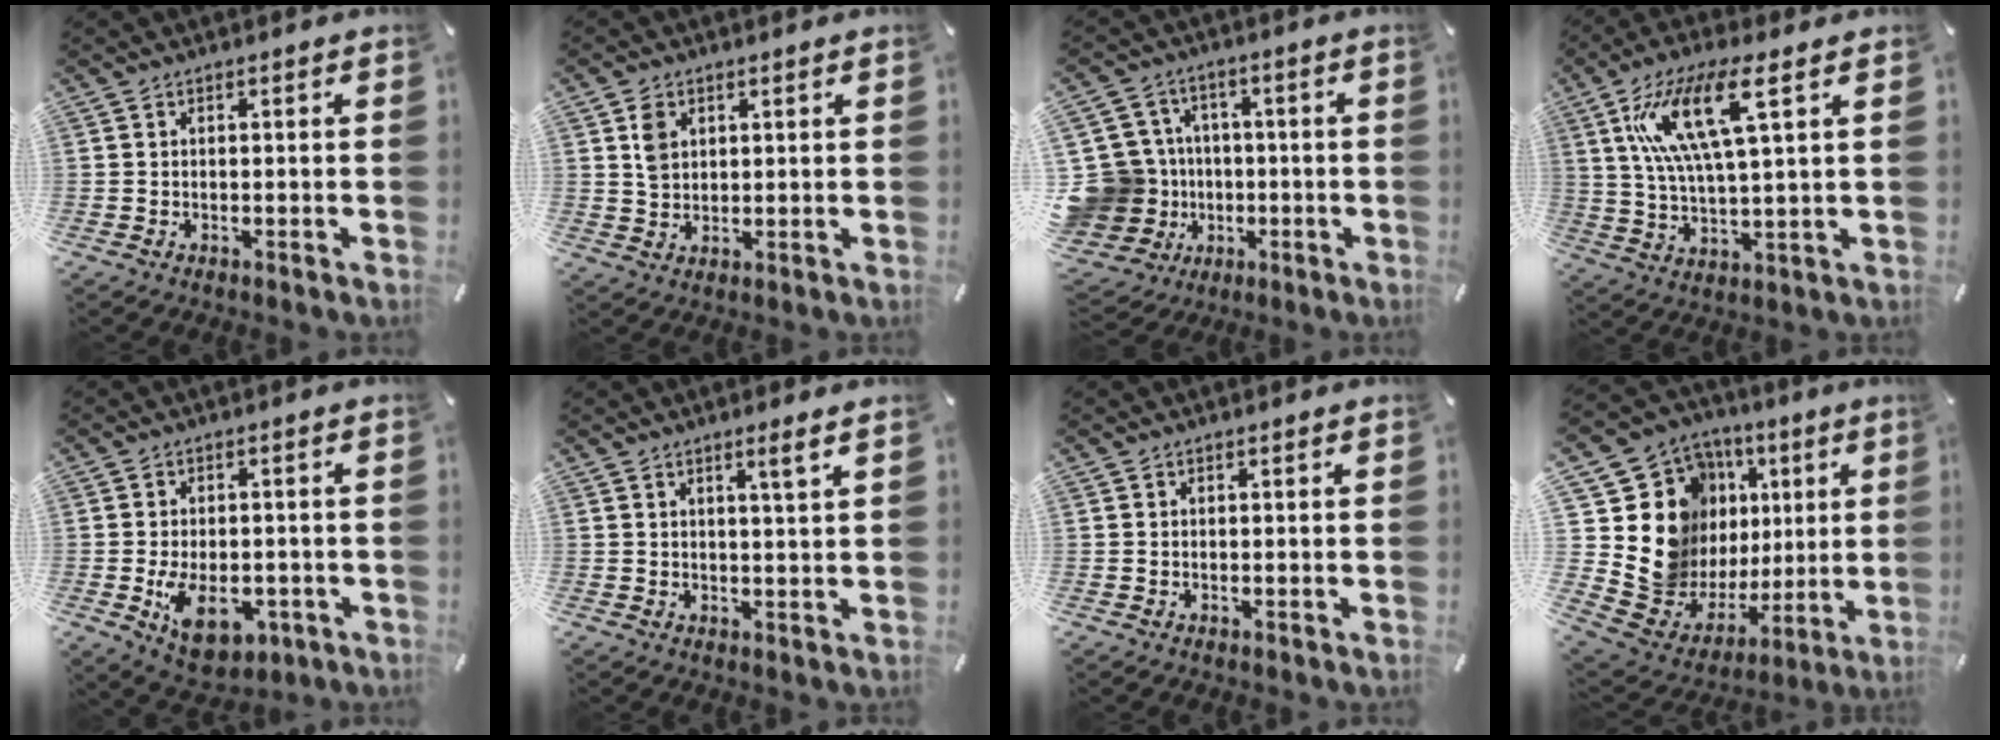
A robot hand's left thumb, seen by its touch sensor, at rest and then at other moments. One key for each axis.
{"total": 4.2, "fx": 1.8, "fy": 3.2, "fz": 1.9, "tx": -0.037, "ty": 0.001, "tz": 0.032}
{"total": 17.2, "fx": -1.5, "fy": 16.0, "fz": 6.3, "tx": -0.146, "ty": 0.007, "tz": -0.006}
{"total": 12.8, "fx": 4.3, "fy": 3.7, "fz": 11.5, "tx": -0.244, "ty": 0.002, "tz": 0.070}
{"total": 9.7, "fx": -2.8, "fy": 6.2, "fz": 6.9, "tx": -0.131, "ty": -0.004, "tz": -0.046}
{"total": 3.4, "fx": 2.0, "fy": -0.1, "fz": 2.8, "tx": -0.051, "ty": -0.006, "tz": 0.031}
{"total": 0.0}
{"total": 17.7, "fx": 3.7, "fy": 15.5, "fz": 7.7, "tx": -0.139, "ty": -0.066, "tz": 0.105}